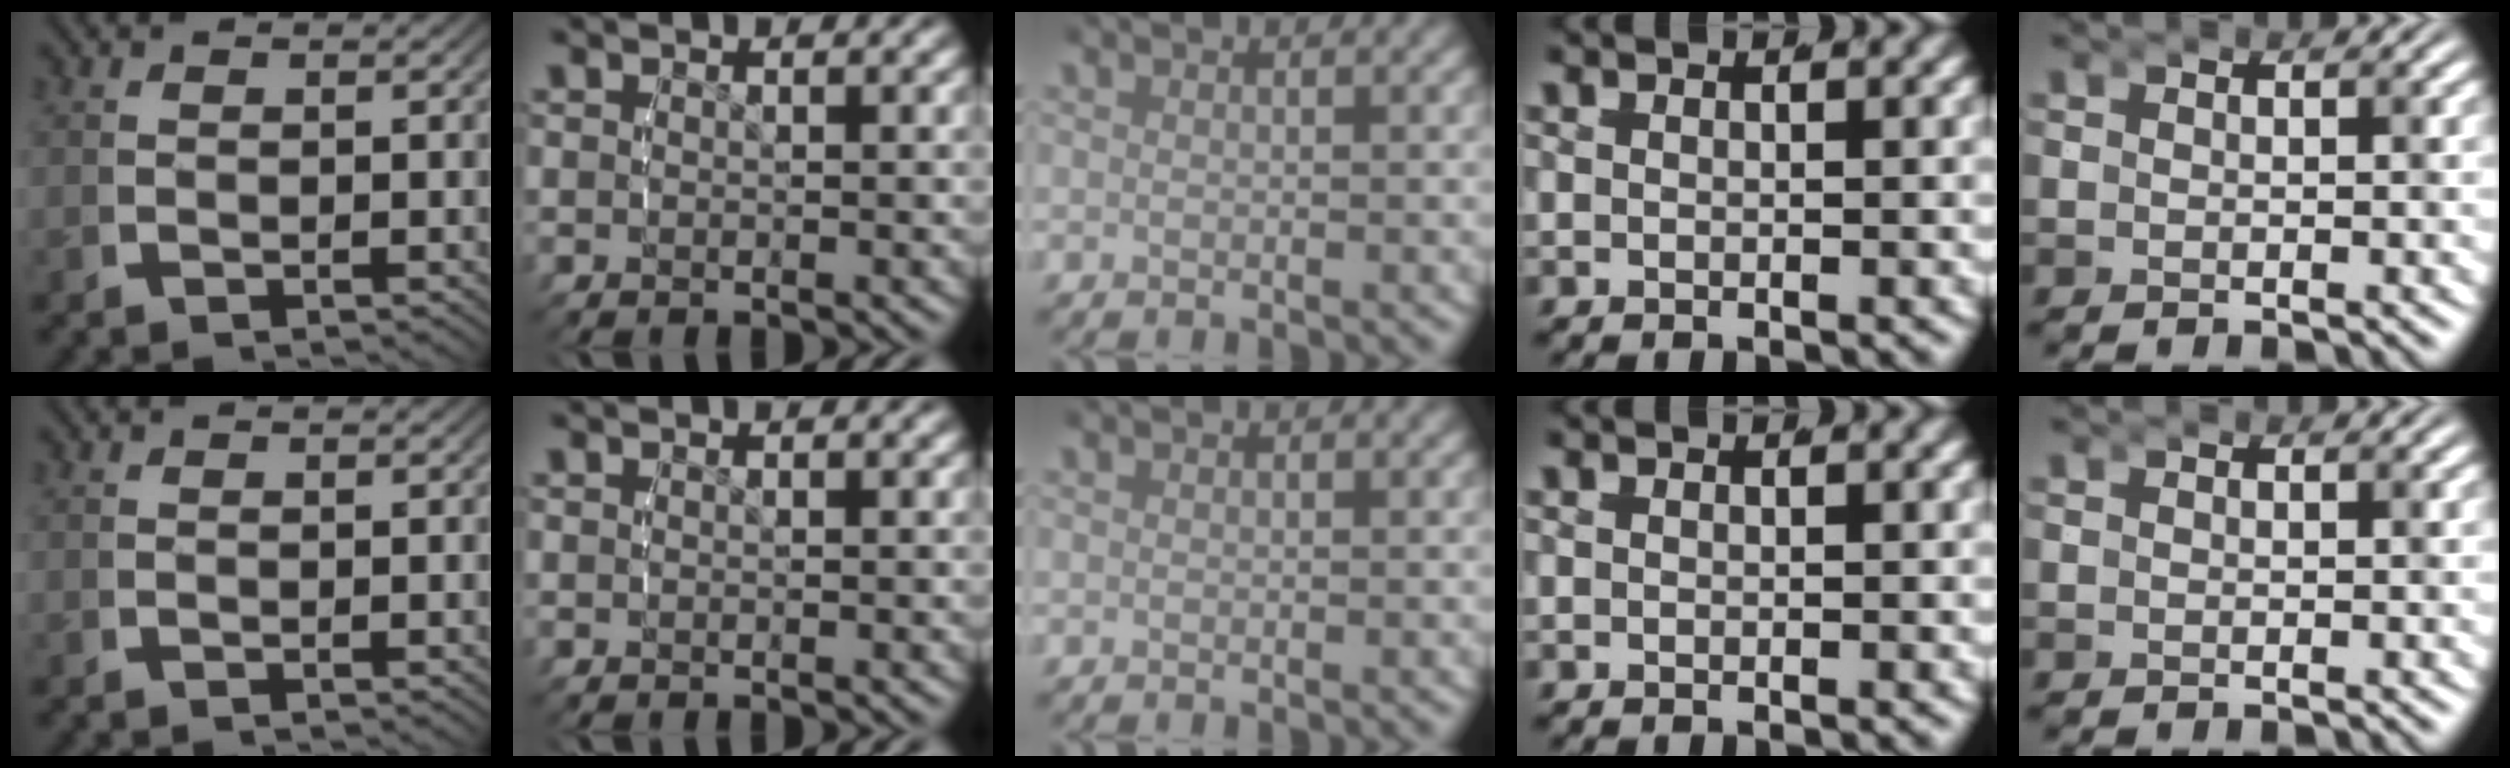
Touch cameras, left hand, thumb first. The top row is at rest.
{}